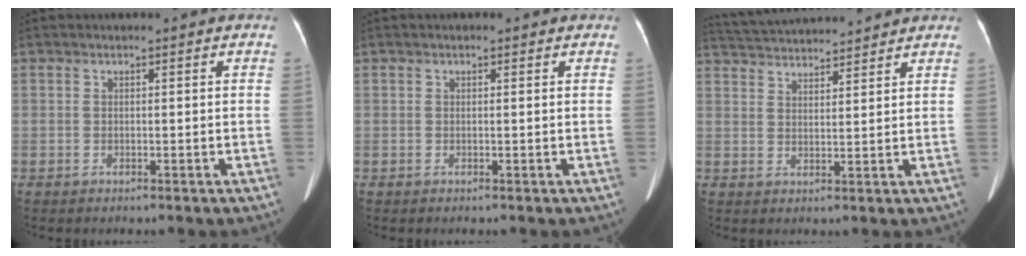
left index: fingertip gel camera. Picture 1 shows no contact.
{"total": 0.9, "force": [0.7, 0.2, 0.5], "torque": [-0.007, 0.004, 0.006]}
{"total": 12.9, "force": [12.2, 1.2, 4.1], "torque": [-0.079, 0.029, 0.191]}